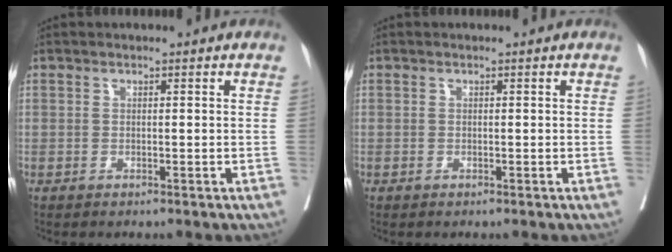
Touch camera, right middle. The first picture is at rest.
{"total": 0.0}